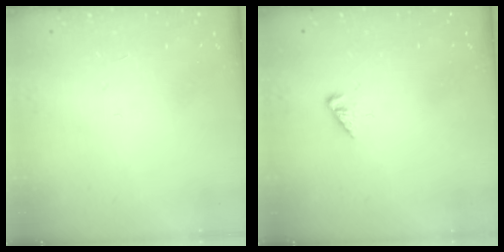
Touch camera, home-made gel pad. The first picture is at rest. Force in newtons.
{"total": 1.5, "press": 1.5, "slide": 0.3}